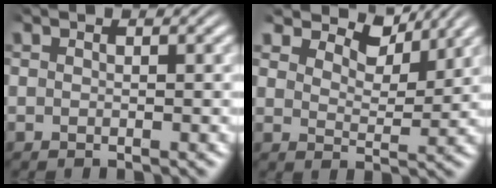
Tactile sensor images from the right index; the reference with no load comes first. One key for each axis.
{"total": 5.8, "fx": 4.9, "fy": 1.8, "fz": 2.7, "tx": -0.043, "ty": -0.005, "tz": 0.079}